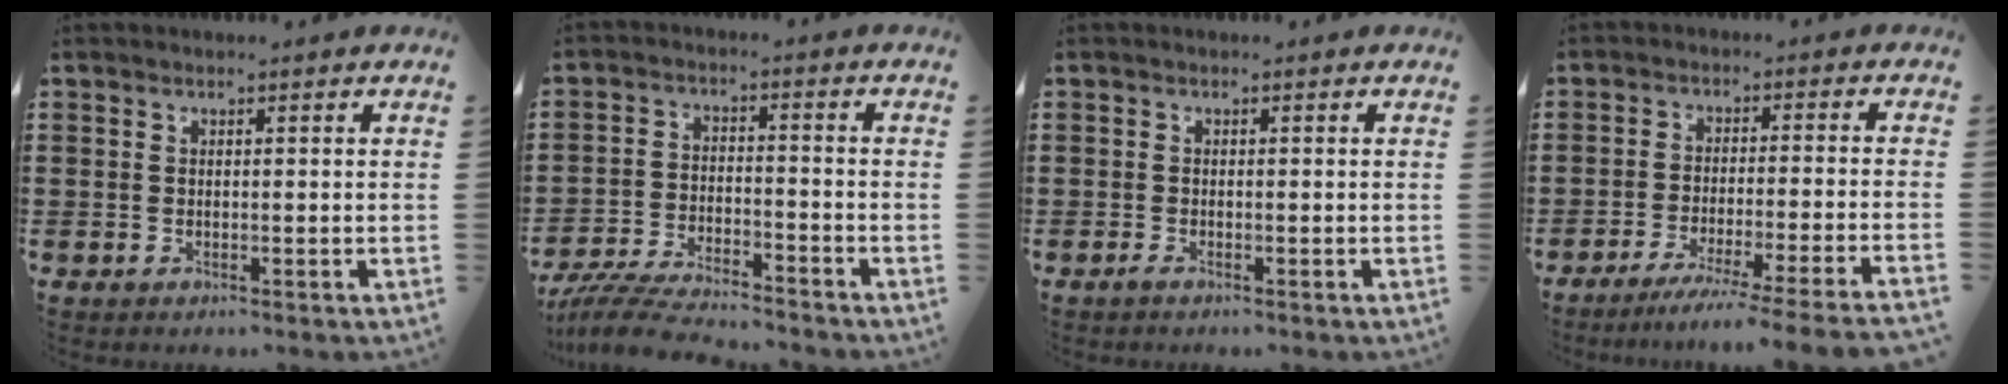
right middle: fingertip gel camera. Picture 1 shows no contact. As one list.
[{"total": 6.5, "force": [-6.2, 0.6, 2.0], "torque": [-0.046, 0.002, -0.122]}, {"total": 0.5, "force": [-0.4, 0.0, 0.4], "torque": [-0.008, -0.003, -0.007]}, {"total": 5.7, "force": [-4.8, -0.9, 2.8], "torque": [-0.040, -0.016, -0.093]}]